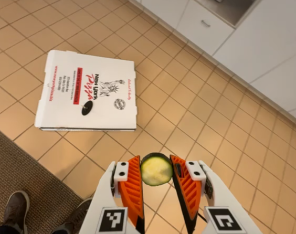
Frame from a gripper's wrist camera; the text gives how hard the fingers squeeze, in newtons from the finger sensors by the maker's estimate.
{"total": 7.4, "left": 7.4, "right": 7.3}